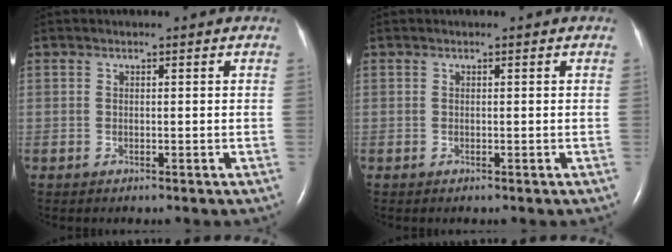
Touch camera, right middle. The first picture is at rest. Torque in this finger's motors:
{"motor_torque": [-0.05, 0.16, 0.01, 0.00]}